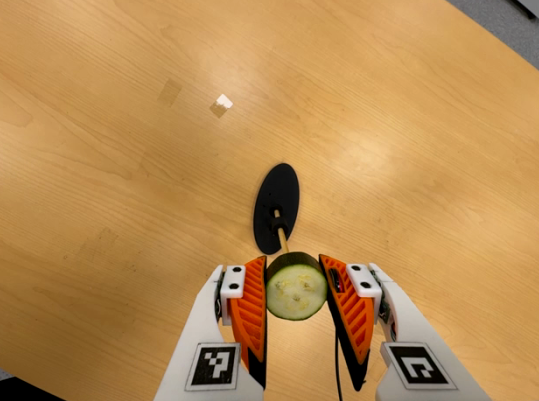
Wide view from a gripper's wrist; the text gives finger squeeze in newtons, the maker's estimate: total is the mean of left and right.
{"total": 12.4, "left": 10.9, "right": 13.9}